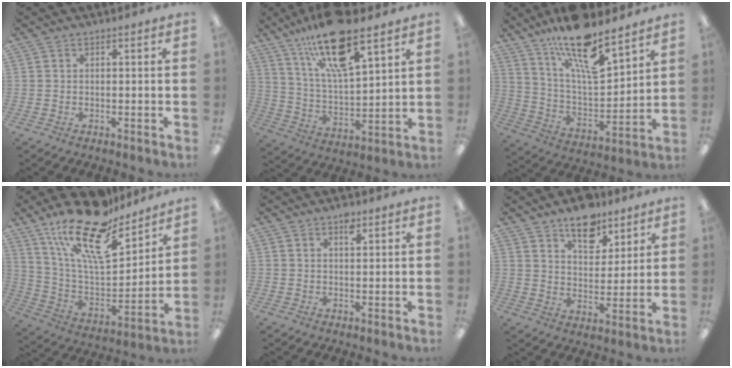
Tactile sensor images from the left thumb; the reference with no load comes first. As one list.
[{"total": 18.3, "force": [12.5, 5.3, 12.2], "torque": [-0.220, -0.056, 0.210]}, {"total": 18.3, "force": [13.5, 5.5, 11.0], "torque": [-0.197, -0.080, 0.230]}, {"total": 22.1, "force": [15.7, 7.8, 13.5], "torque": [-0.249, -0.100, 0.273]}, {"total": 2.5, "force": [1.8, 1.0, 1.5], "torque": [-0.018, -0.006, 0.028]}, {"total": 11.2, "force": [8.3, 5.8, 4.9], "torque": [-0.058, -0.048, 0.145]}]